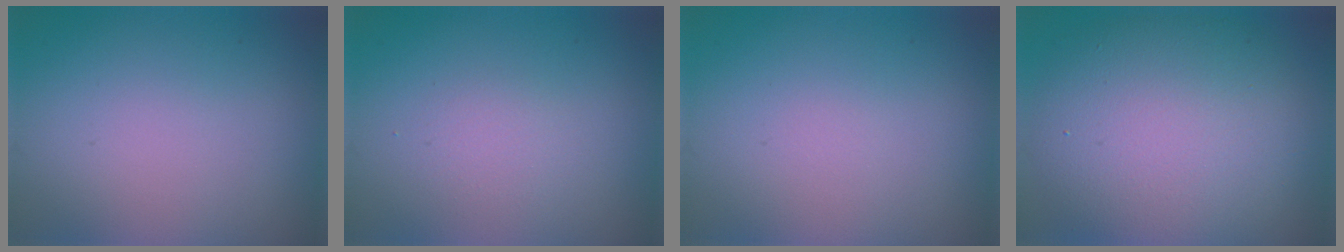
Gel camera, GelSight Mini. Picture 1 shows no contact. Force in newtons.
{"total": 1.3, "press": 1.3, "slide": 0.1}
{"total": 0.0}
{"total": 10.1, "press": 10.0, "slide": 0.6}